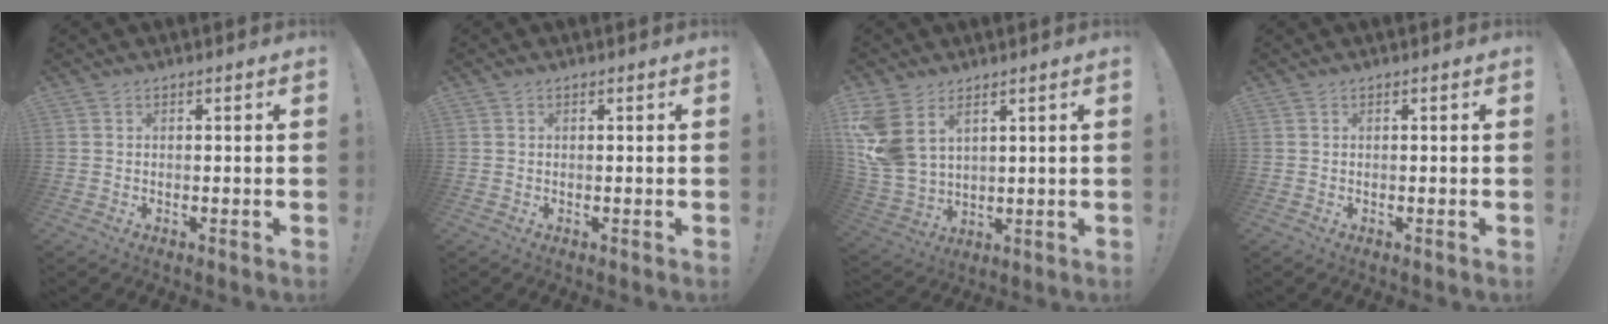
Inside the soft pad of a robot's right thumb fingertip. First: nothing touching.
{"total": 0.0}
{"total": 11.5, "force": [5.4, 7.4, 6.9], "torque": [-0.153, -0.030, 0.109]}
{"total": 0.0}